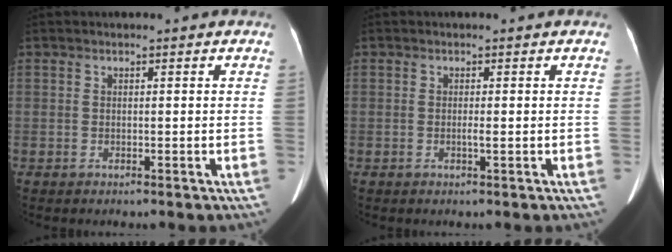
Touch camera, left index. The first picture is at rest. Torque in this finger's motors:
{"motor_torque": [-0.05, -0.02, 0.01, 0.00]}